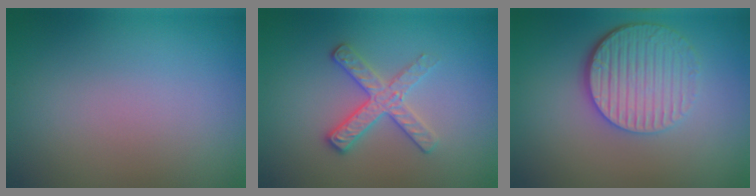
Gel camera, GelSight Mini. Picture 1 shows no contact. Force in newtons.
{"total": 3.1, "press": 2.9, "slide": 1.1}
{"total": 5.2, "press": 4.0, "slide": 3.2}